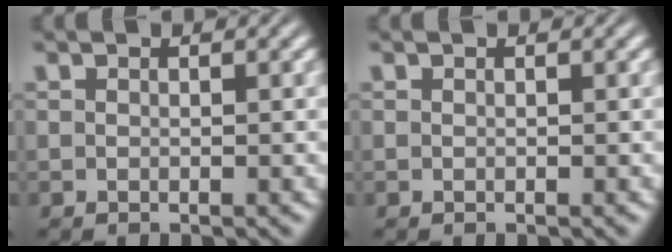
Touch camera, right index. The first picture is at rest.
{"total": 0.0}